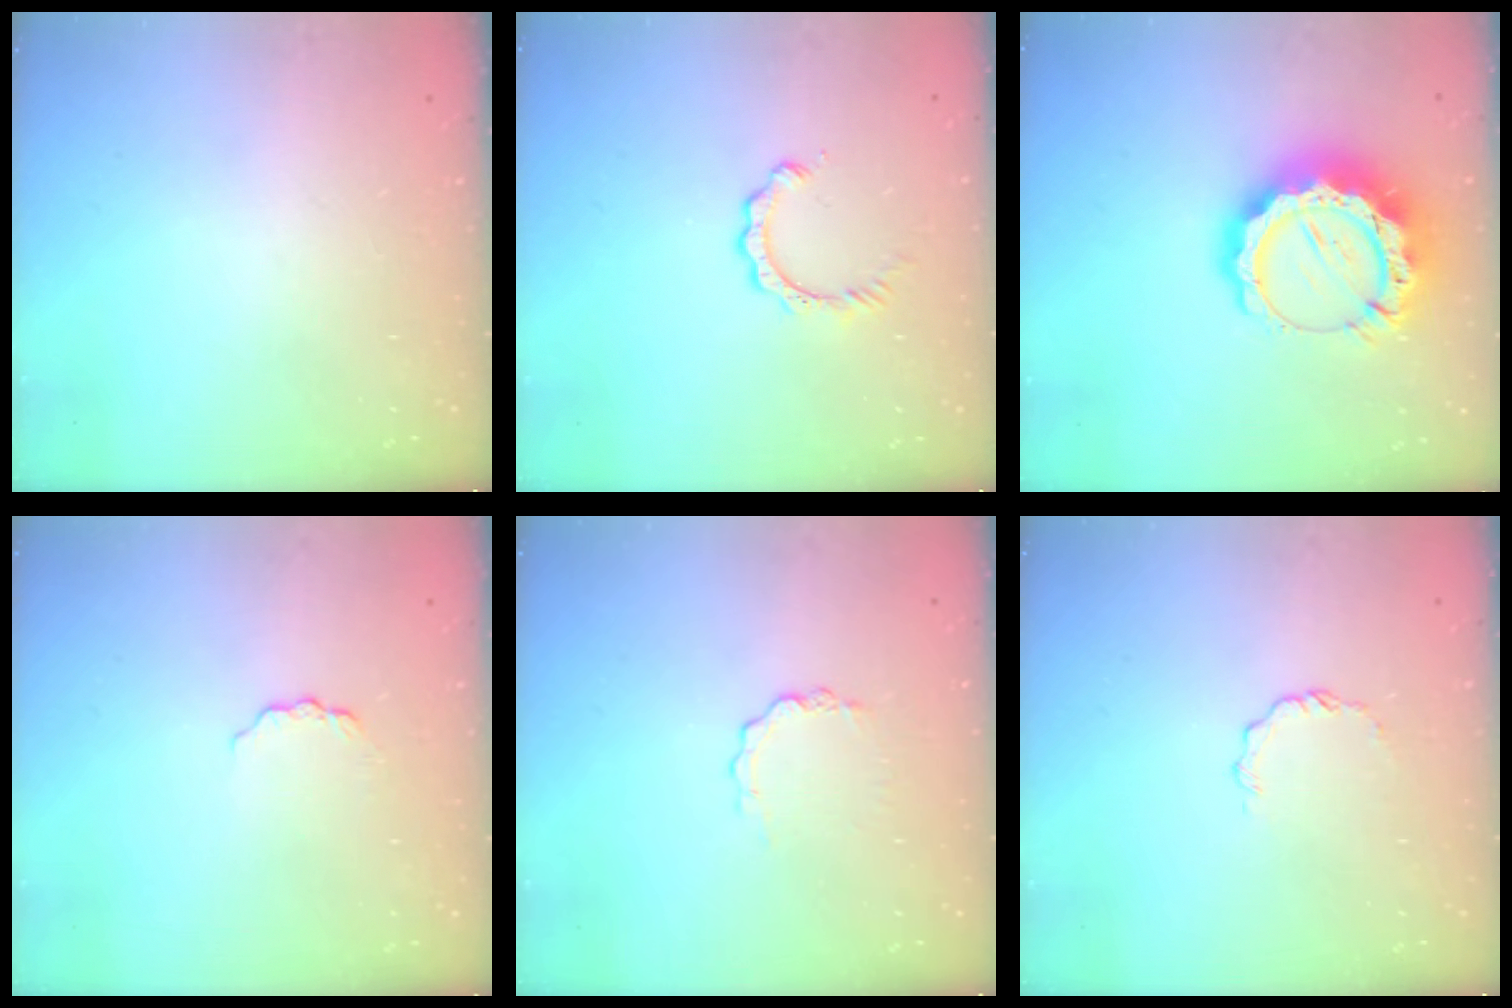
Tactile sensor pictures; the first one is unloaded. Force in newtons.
{"total": 3.1, "press": 3.1, "slide": 0.2}
{"total": 17.8, "press": 17.7, "slide": 1.6}
{"total": 3.7, "press": 3.7, "slide": 0.3}
{"total": 3.3, "press": 3.3, "slide": 0.2}
{"total": 3.3, "press": 3.3, "slide": 0.2}